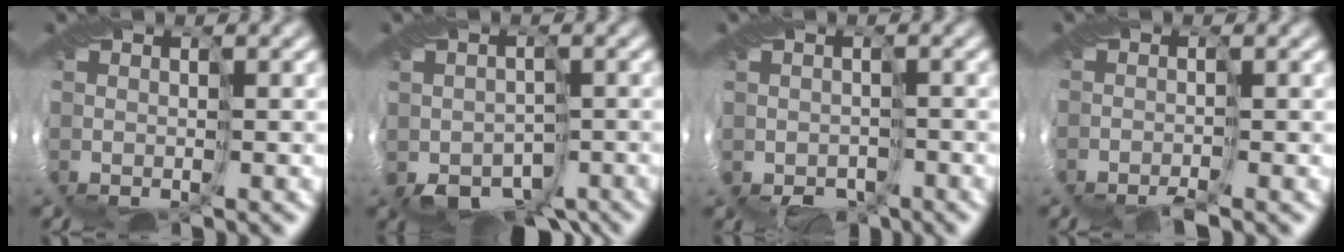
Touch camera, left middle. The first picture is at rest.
{"total": 4.8, "force": [-3.2, 3.2, 1.7], "torque": [-0.026, -0.021, -0.048]}
{"total": 3.1, "force": [-1.9, 2.4, 0.7], "torque": [0.003, -0.012, -0.019]}
{"total": 1.7, "force": [-1.6, -0.2, 0.4], "torque": [-0.002, 0.002, -0.037]}